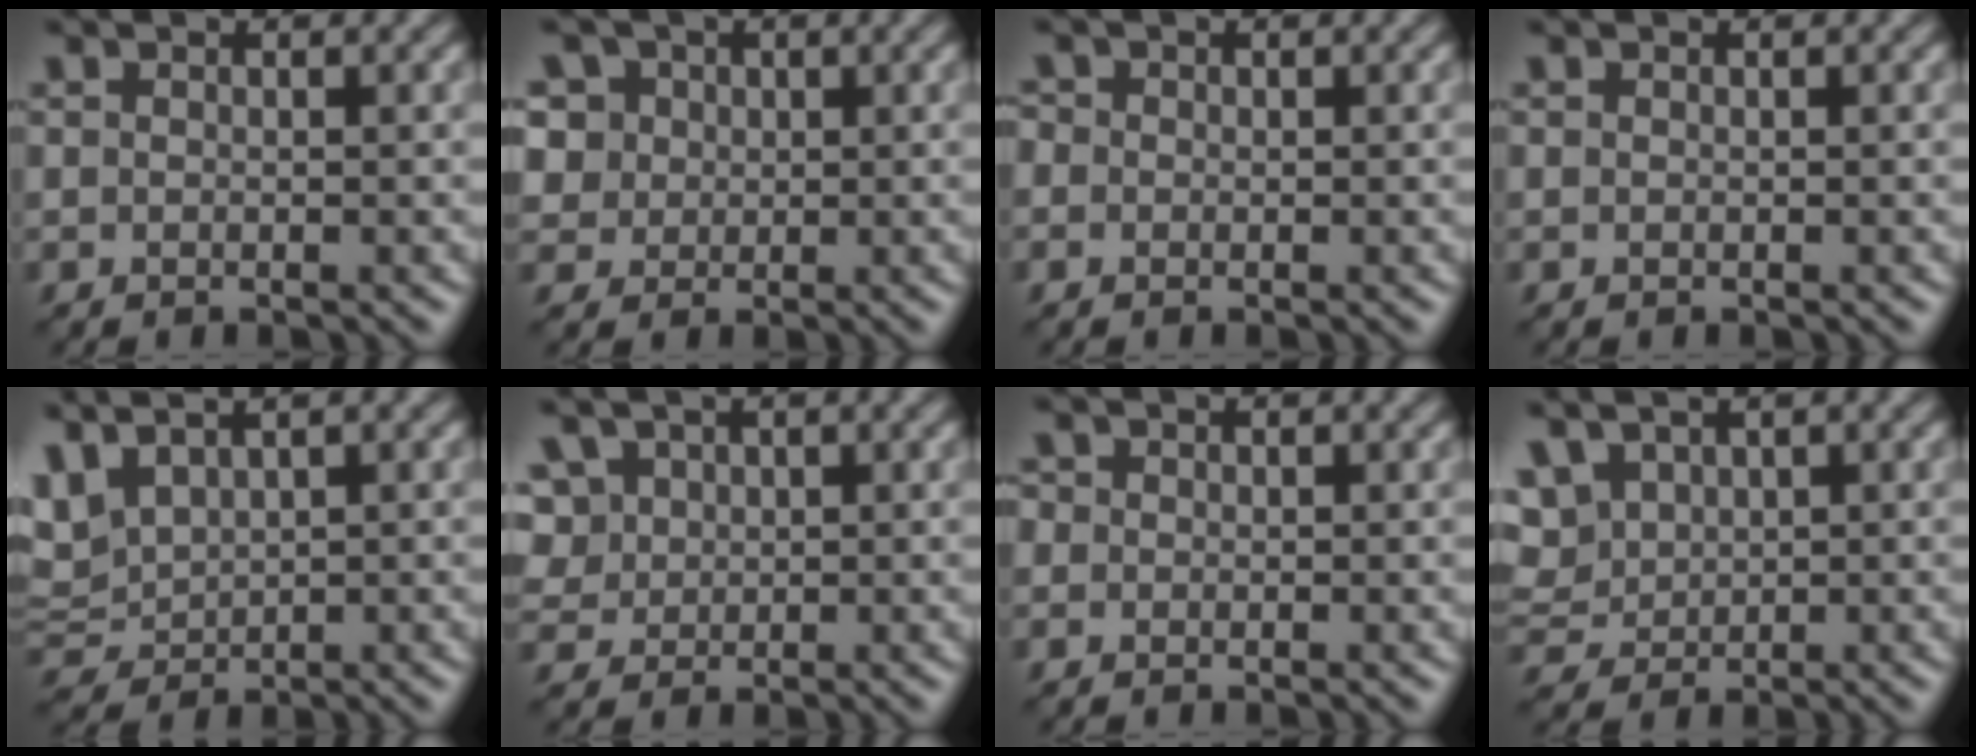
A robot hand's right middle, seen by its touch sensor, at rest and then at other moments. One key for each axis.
{"total": 8.1, "fx": 4.2, "fy": 6.0, "fz": 3.4, "tx": -0.071, "ty": 0.029, "tz": 0.053}
{"total": 2.8, "fx": 1.0, "fy": 2.3, "fz": 1.2, "tx": -0.011, "ty": 0.030, "tz": -0.009}
{"total": 0.0}
{"total": 5.9, "fx": 2.3, "fy": 3.6, "fz": 4.1, "tx": -0.107, "ty": 0.019, "tz": 0.055}
{"total": 5.9, "fx": 2.6, "fy": 4.5, "fz": 2.8, "tx": -0.068, "ty": 0.026, "tz": 0.037}
{"total": 3.3, "fx": 1.4, "fy": 2.6, "fz": 1.5, "tx": -0.019, "ty": 0.029, "tz": -0.002}
{"total": 7.0, "fx": 3.3, "fy": 4.7, "fz": 4.0, "tx": -0.097, "ty": 0.025, "tz": 0.060}